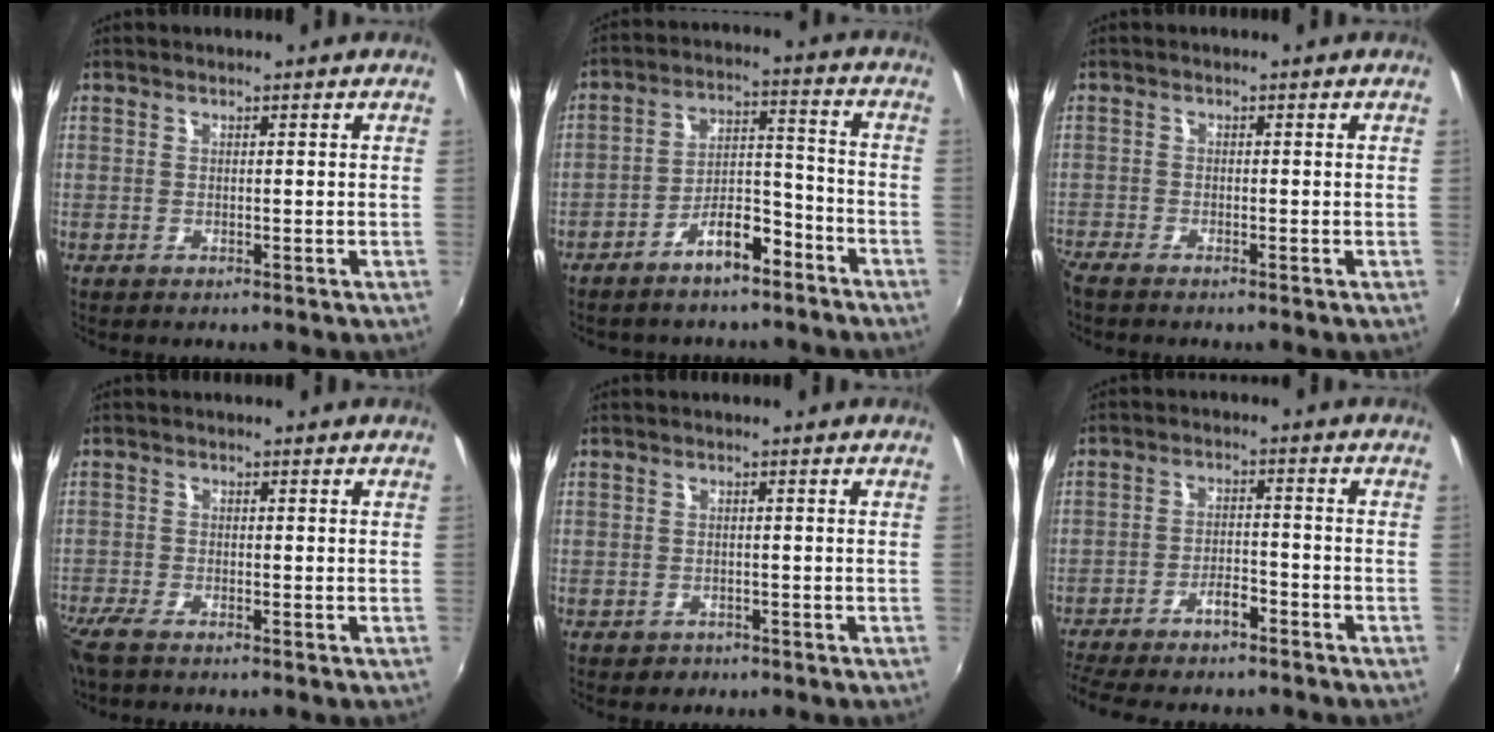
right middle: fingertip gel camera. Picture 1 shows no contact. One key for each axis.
{"total": 8.6, "fx": -6.3, "fy": 3.8, "fz": 4.5, "tx": -0.081, "ty": 0.040, "tz": -0.090}
{"total": 2.2, "fx": -2.1, "fy": 0.2, "fz": 0.8, "tx": -0.024, "ty": -0.012, "tz": -0.043}
{"total": 4.1, "fx": -3.3, "fy": 0.9, "fz": 2.2, "tx": -0.061, "ty": -0.018, "tz": -0.068}
{"total": 1.7, "fx": -0.9, "fy": 1.4, "fz": 0.4, "tx": -0.009, "ty": -0.003, "tz": -0.012}
{"total": 8.0, "fx": -6.8, "fy": 1.8, "fz": 3.8, "tx": -0.091, "ty": -0.005, "tz": -0.113}